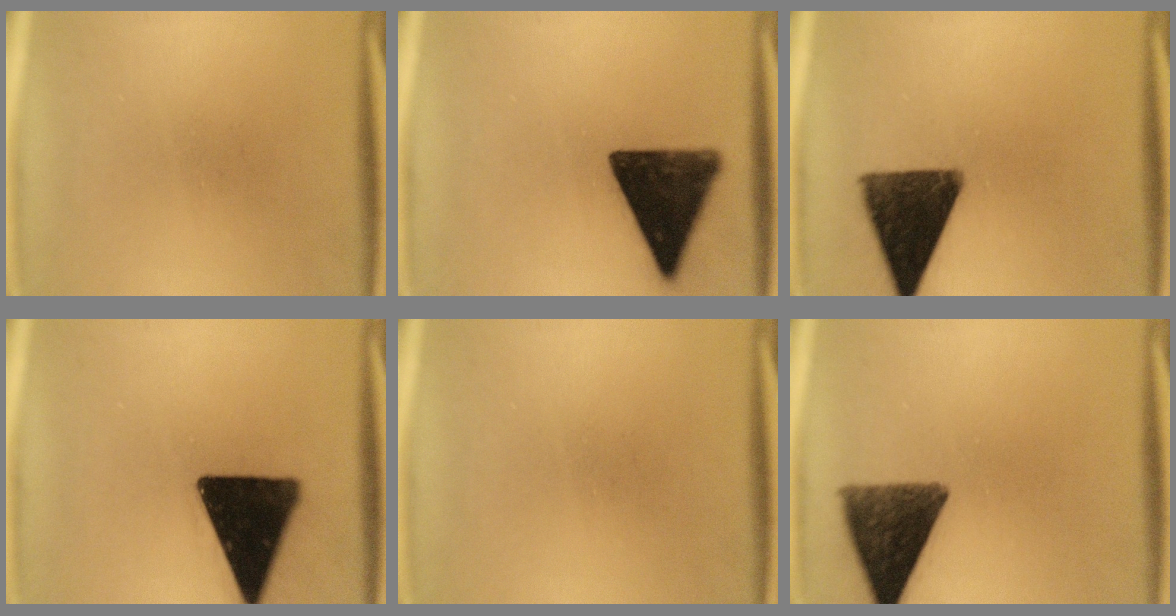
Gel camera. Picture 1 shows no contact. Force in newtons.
{"total": 15.0}
{"total": 13.9}
{"total": 18.3}
{"total": 0.0}
{"total": 11.2}